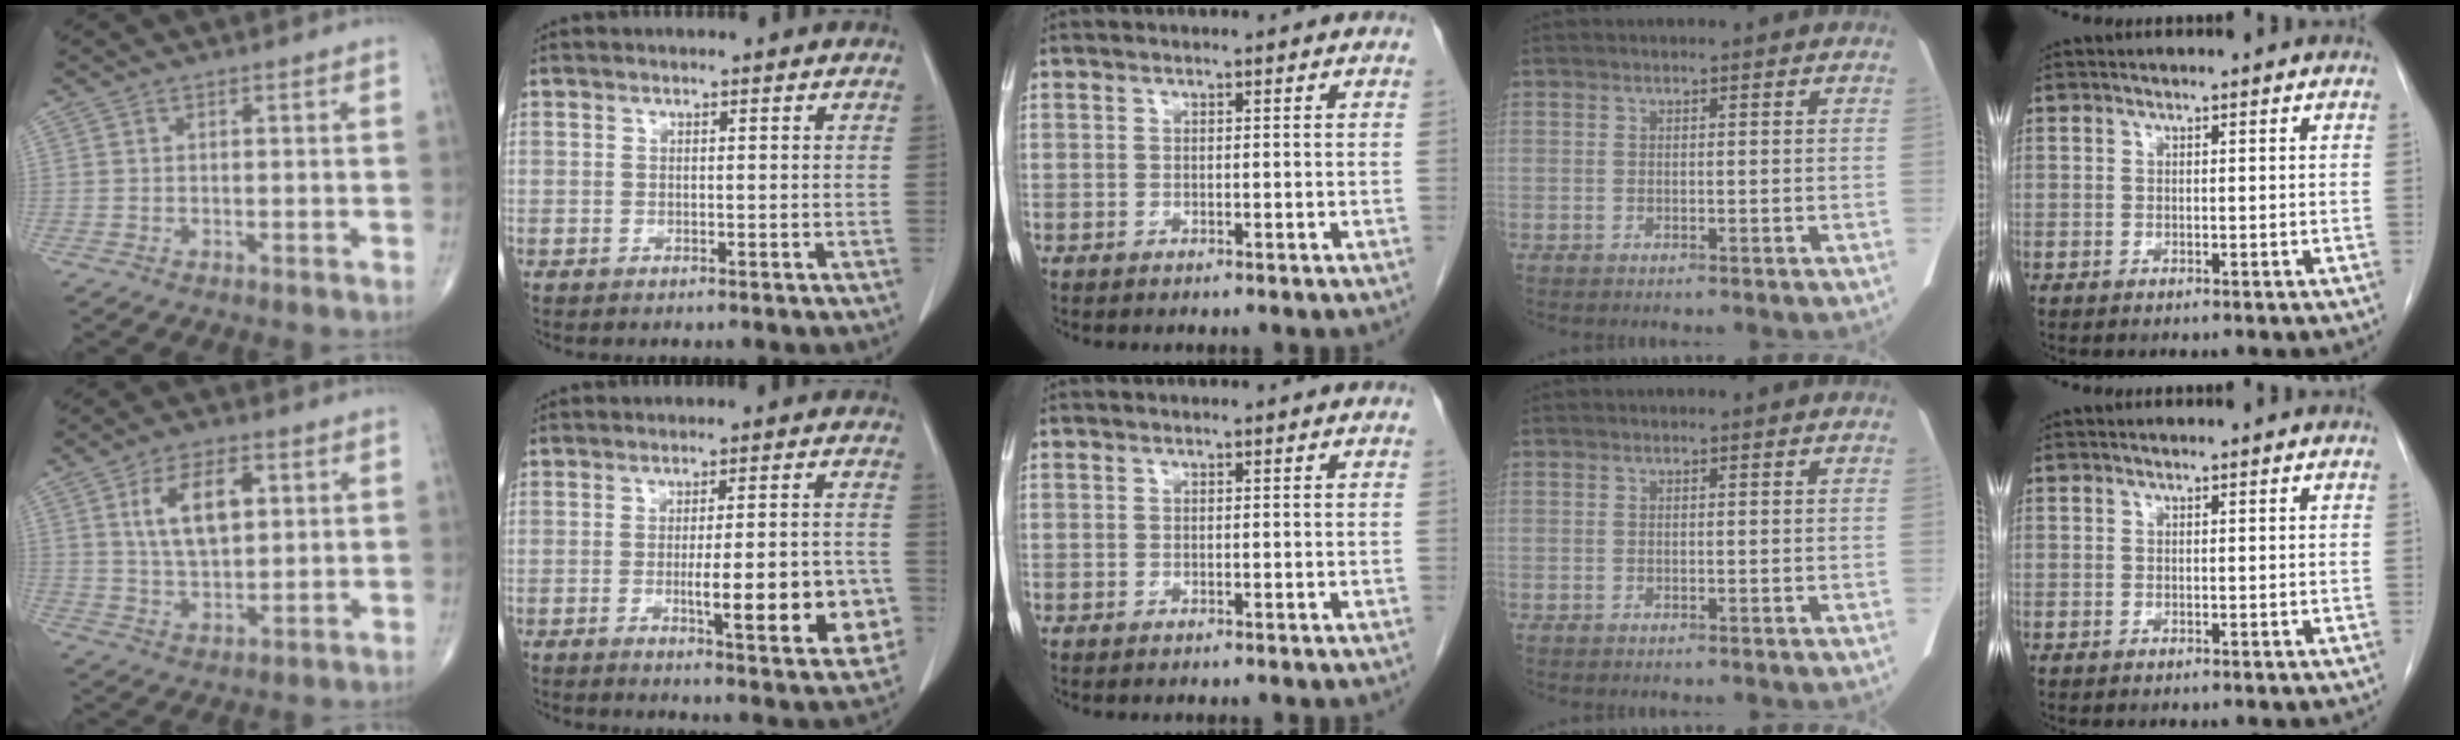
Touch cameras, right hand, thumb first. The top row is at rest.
{"thumb": {"total": 10.9, "force": [3.2, 5.7, 8.7], "torque": [-0.141, -0.007, 0.061]}, "index": {"total": 13.3, "force": [-3.3, 2.5, 12.6], "torque": [-0.146, 0.004, -0.036]}}